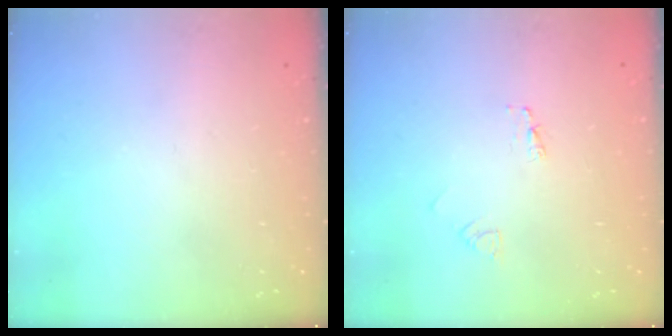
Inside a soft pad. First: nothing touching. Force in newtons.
{"total": 1.5, "press": 1.5, "slide": 0.1}